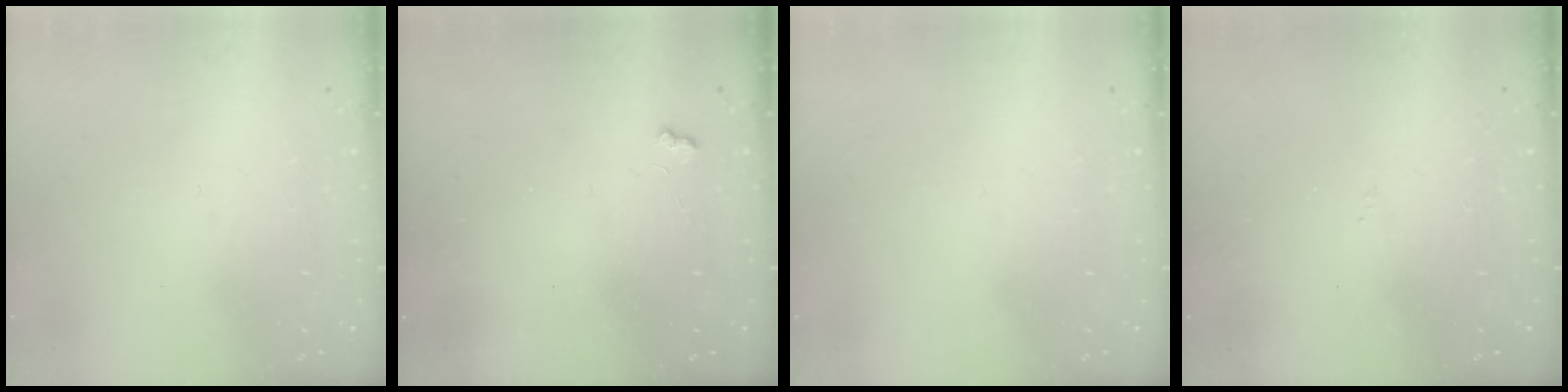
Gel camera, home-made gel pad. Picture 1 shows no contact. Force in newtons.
{"total": 1.8, "press": 1.8, "slide": 0.4}
{"total": 0.0}
{"total": 6.9, "press": 6.9, "slide": 0.7}